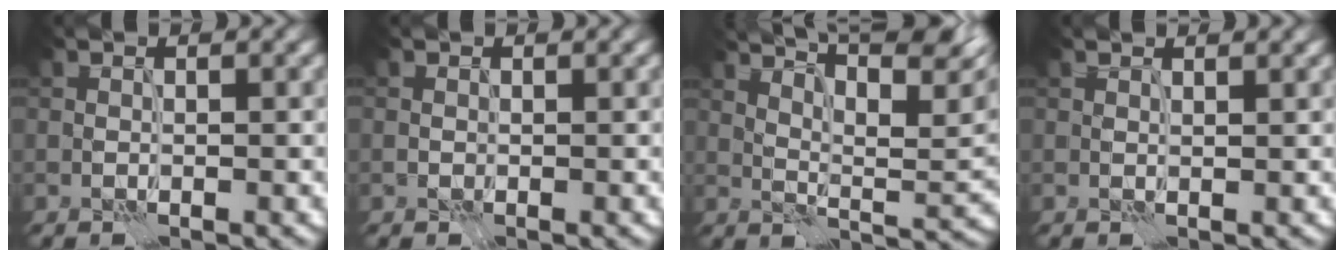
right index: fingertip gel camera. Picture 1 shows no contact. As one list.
[{"total": 0.0}, {"total": 12.0, "force": [7.8, 3.1, 8.5], "torque": [-0.128, 0.027, 0.102]}, {"total": 1.6, "force": [1.2, 0.6, 0.8], "torque": [-0.004, 0.001, 0.004]}]